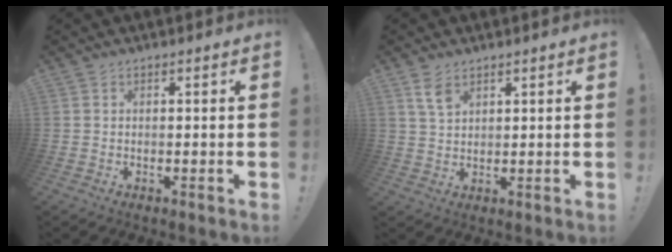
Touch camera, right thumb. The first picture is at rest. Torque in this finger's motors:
{"motor_torque": [0.69, -0.58, 0.62, -0.52, 0.00]}